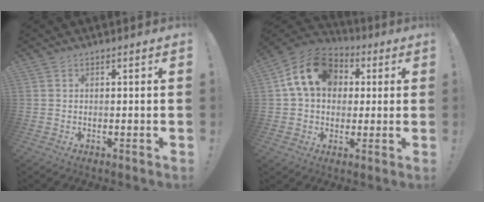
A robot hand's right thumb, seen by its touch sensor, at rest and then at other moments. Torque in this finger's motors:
{"motor_torque": [1.72, 2.24, 1.49, -0.04, 0.05]}